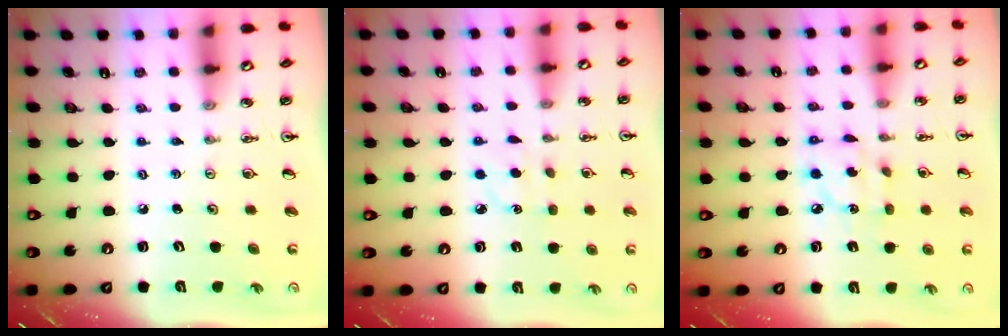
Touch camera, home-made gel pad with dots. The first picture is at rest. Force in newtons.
{"total": 4.0, "press": 3.9, "slide": 0.5}
{"total": 6.2, "press": 6.2, "slide": 0.3}